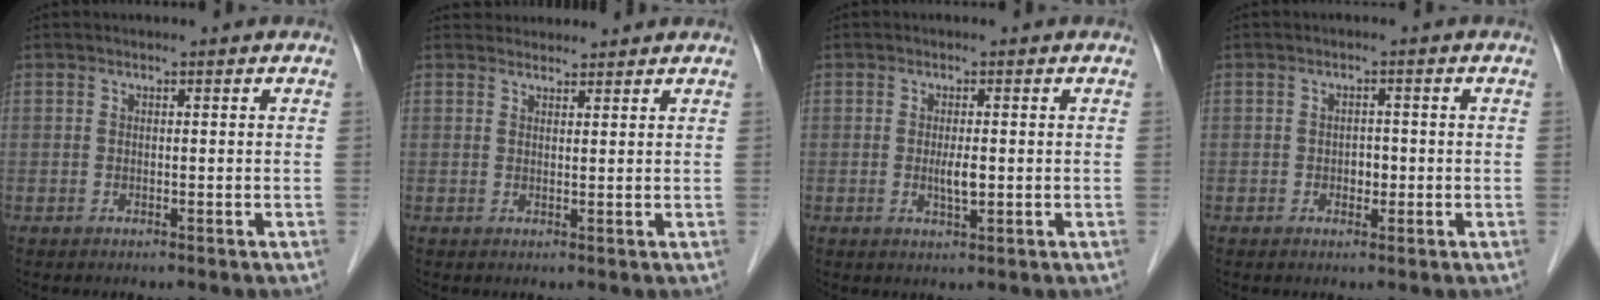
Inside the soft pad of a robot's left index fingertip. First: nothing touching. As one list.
[{"total": 4.1, "force": [4.0, 1.0, 0.2], "torque": [-0.003, 0.028, 0.058]}, {"total": 2.4, "force": [-0.1, 0.5, 2.3], "torque": [-0.047, -0.003, -0.001]}, {"total": 1.7, "force": [-0.4, 1.2, 1.2], "torque": [-0.017, 0.004, -0.004]}]